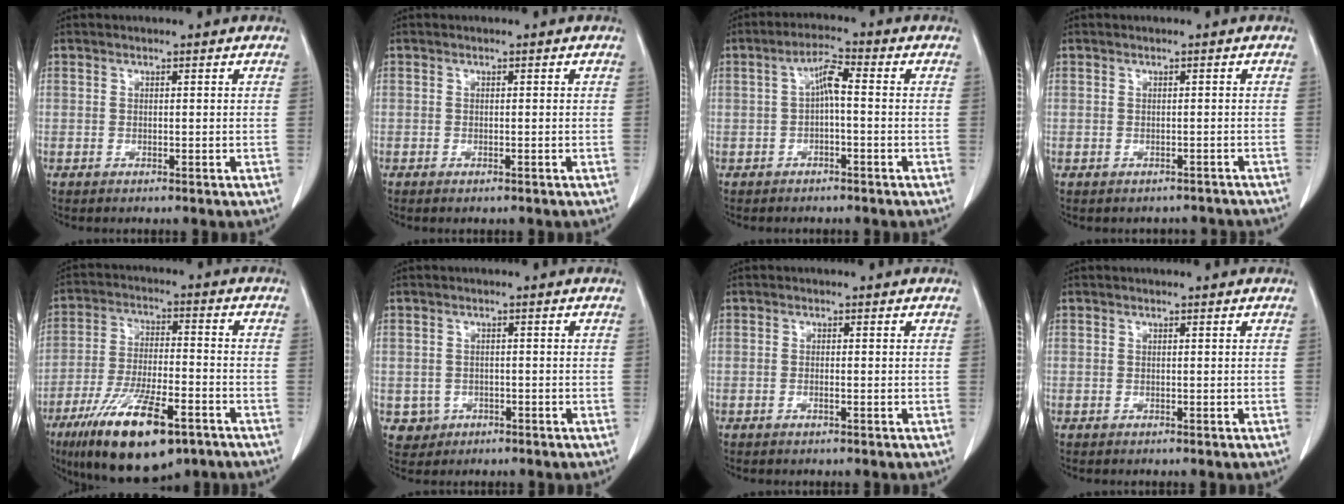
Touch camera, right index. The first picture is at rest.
{"total": 0.7, "force": [-0.5, 0.1, 0.5], "torque": [-0.009, -0.001, -0.005]}
{"total": 4.0, "force": [-0.1, 0.8, 3.9], "torque": [-0.070, 0.016, -0.003]}
{"total": 3.3, "force": [-2.9, 1.7, -0.1], "torque": [0.002, 0.016, -0.033]}
{"total": 16.8, "force": [-10.1, 4.6, 12.6], "torque": [-0.236, -0.024, -0.170]}
{"total": 3.0, "force": [-1.1, 2.9, 0.2], "torque": [0.003, 0.009, -0.012]}
{"total": 0.7, "force": [-0.4, 0.1, 0.6], "torque": [-0.014, 0.000, -0.006]}
{"total": 0.0}